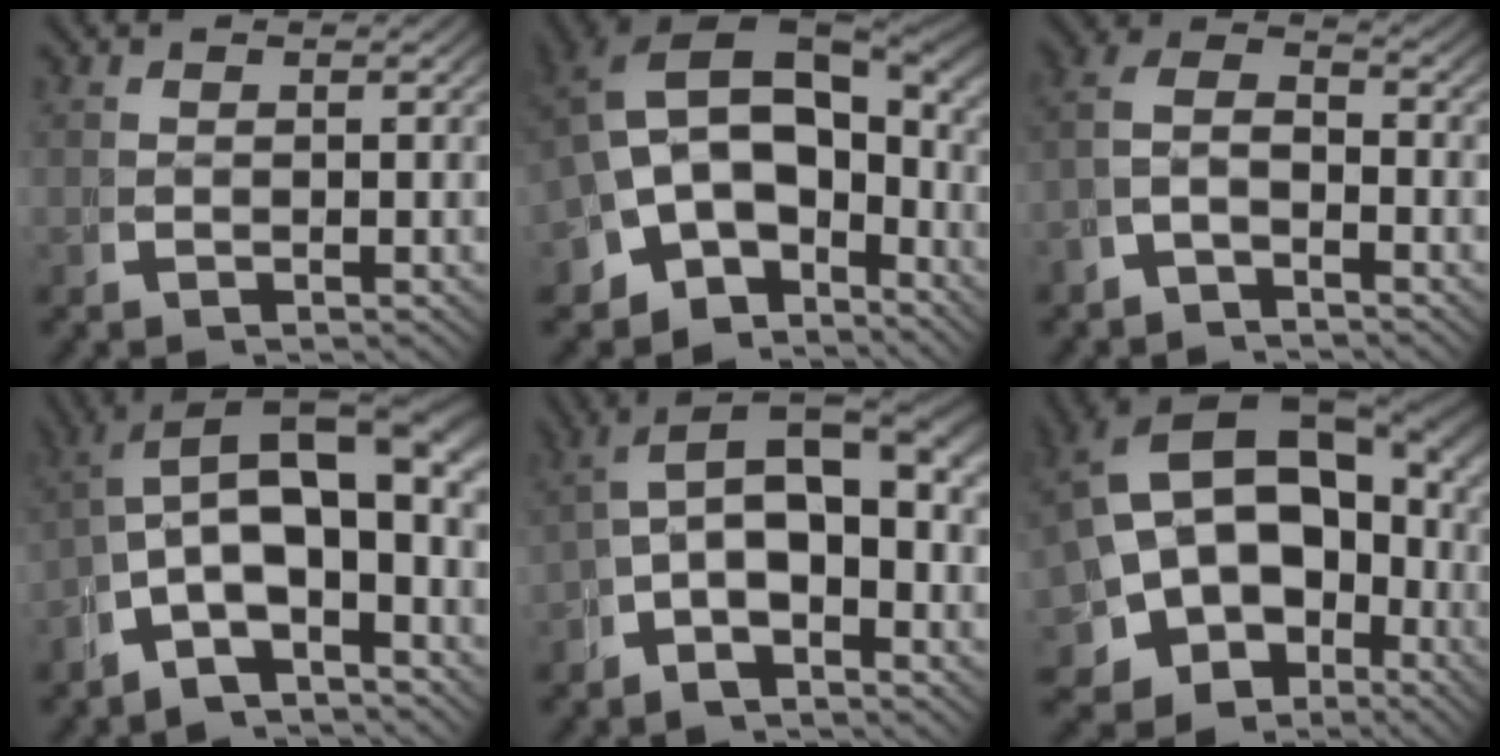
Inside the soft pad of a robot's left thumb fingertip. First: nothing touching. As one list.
[{"total": 14.4, "force": [-0.5, 10.7, 9.6], "torque": [-0.204, -0.039, -0.006]}, {"total": 5.0, "force": [-0.9, 3.6, 3.3], "torque": [-0.065, -0.013, -0.026]}, {"total": 11.4, "force": [-0.4, 7.5, 8.6], "torque": [-0.148, -0.023, -0.009]}, {"total": 10.3, "force": [0.8, 6.8, 7.6], "torque": [-0.119, 0.003, -0.006]}, {"total": 18.3, "force": [-0.9, 13.9, 11.8], "torque": [-0.235, -0.047, -0.005]}]